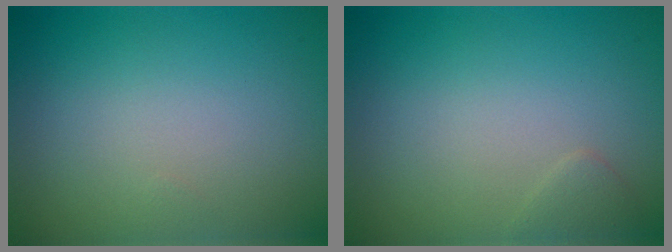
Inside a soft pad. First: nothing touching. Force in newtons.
{"total": 0.9, "press": 0.9, "slide": 0.0}